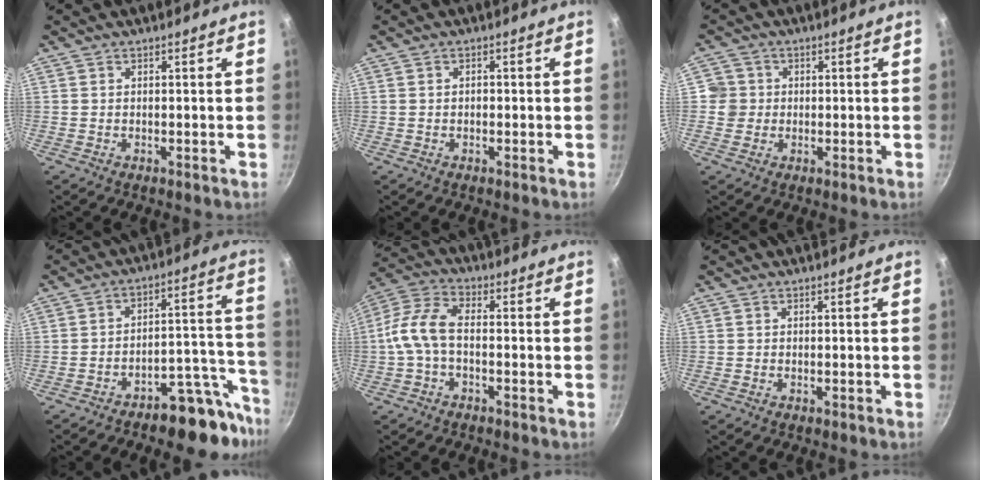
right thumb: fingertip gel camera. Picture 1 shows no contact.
{"total": 0.6, "force": [-0.1, 0.5, 0.4], "torque": [-0.004, 0.004, -0.003]}
{"total": 3.8, "force": [0.1, 3.8, 0.2], "torque": [0.026, 0.009, -0.001]}
{"total": 13.2, "force": [-10.0, 4.2, 7.6], "torque": [-0.057, 0.110, -0.148]}
{"total": 8.5, "force": [-1.1, 4.4, 7.2], "torque": [-0.158, 0.029, -0.031]}
{"total": 0.0}